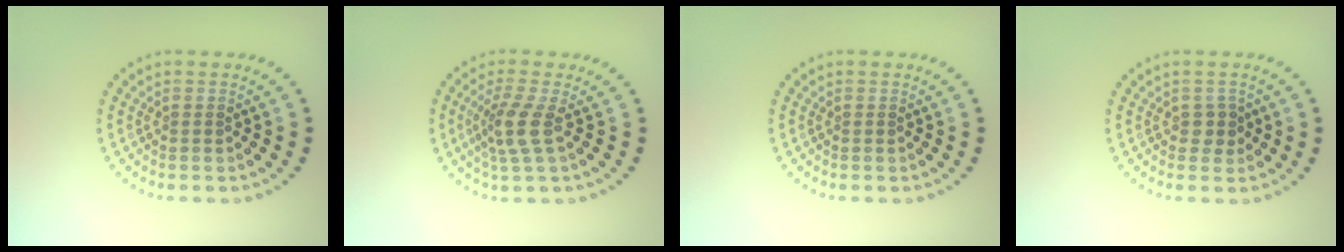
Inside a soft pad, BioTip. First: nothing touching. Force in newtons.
{"total": 2.9, "press": 2.2, "slide": 1.8}
{"total": 0.0}
{"total": 1.3, "press": 1.1, "slide": 0.6}